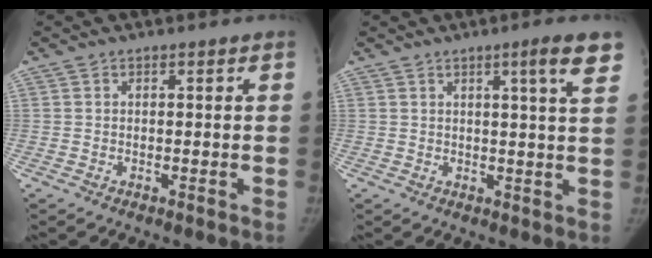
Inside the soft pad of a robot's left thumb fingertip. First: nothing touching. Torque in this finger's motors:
{"motor_torque": [-0.19, 0.25, 0.72, -0.23, 0.00]}